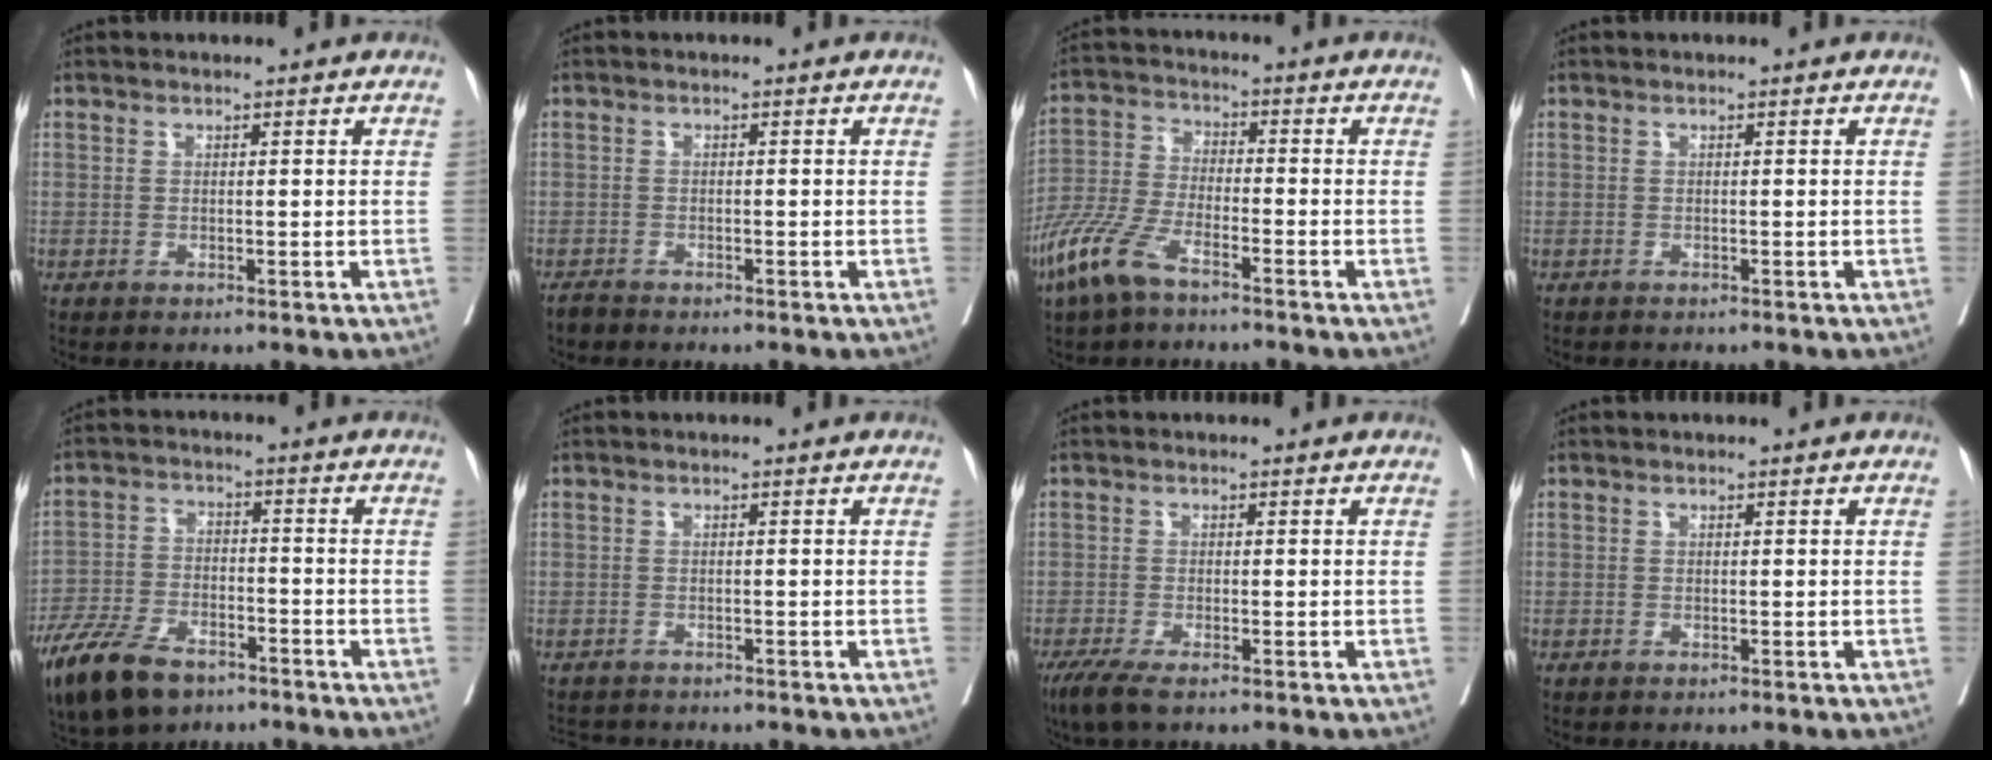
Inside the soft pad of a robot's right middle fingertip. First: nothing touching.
{"total": 1.1, "force": [-1.0, 0.3, 0.2], "torque": [-0.007, -0.002, -0.019]}
{"total": 8.8, "force": [-5.8, 2.5, 6.0], "torque": [-0.149, -0.015, -0.120]}
{"total": 0.8, "force": [-0.7, 0.2, 0.2], "torque": [-0.007, -0.001, -0.013]}
{"total": 12.4, "force": [-8.8, 5.5, 7.0], "torque": [-0.144, -0.017, -0.158]}
{"total": 3.3, "force": [-3.1, 1.0, 0.4], "torque": [-0.002, -0.007, -0.048]}
{"total": 3.8, "force": [-2.7, 0.7, 2.7], "torque": [-0.051, -0.011, -0.050]}
{"total": 0.0}